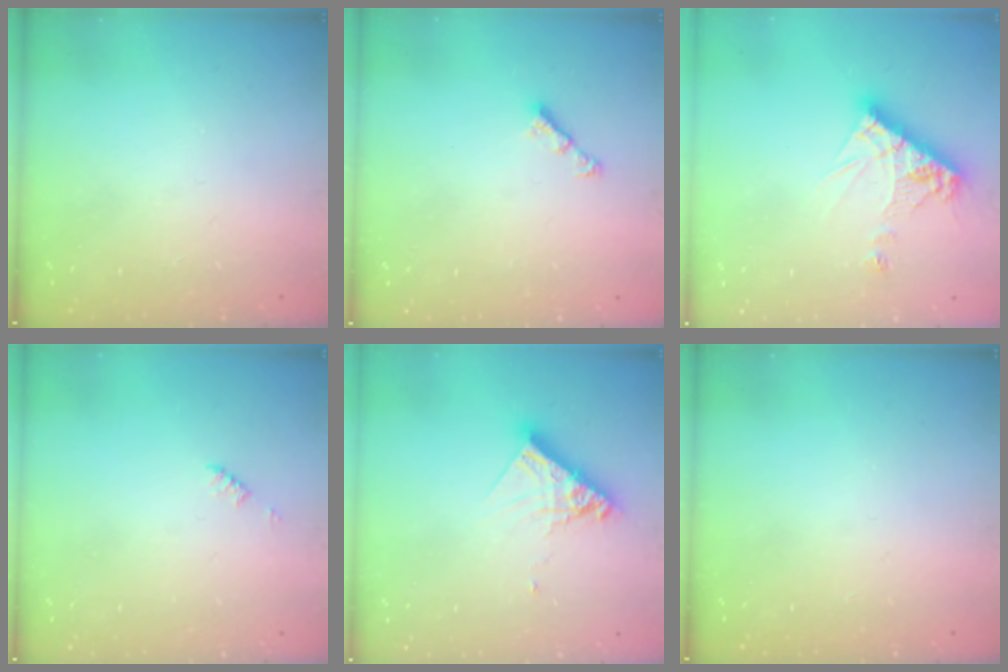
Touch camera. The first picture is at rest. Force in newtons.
{"total": 3.1, "press": 3.1, "slide": 0.6}
{"total": 11.7, "press": 11.6, "slide": 1.1}
{"total": 1.2, "press": 1.2, "slide": 0.2}
{"total": 10.1, "press": 10.1, "slide": 0.9}
{"total": 0.0}